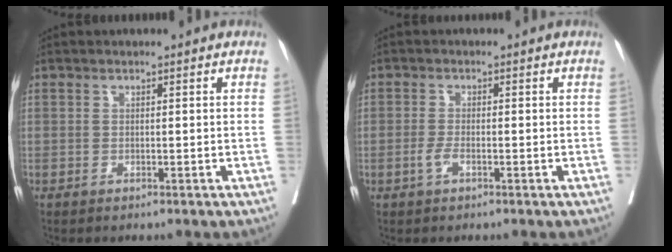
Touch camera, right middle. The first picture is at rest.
{"total": 1.7, "force": [-0.8, 0.6, 1.4], "torque": [-0.030, 0.000, -0.016]}